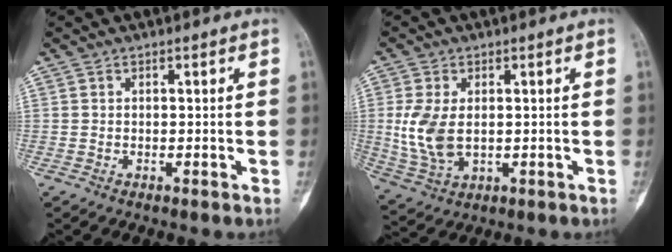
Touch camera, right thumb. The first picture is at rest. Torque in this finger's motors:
{"motor_torque": [-0.50, 1.25, 0.58, 0.58, 0.11]}